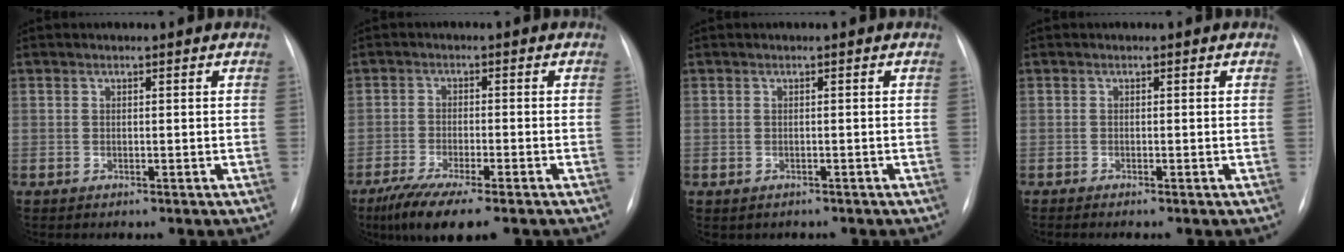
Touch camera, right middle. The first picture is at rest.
{"total": 9.1, "force": [-6.5, 1.1, 6.2], "torque": [-0.108, -0.024, -0.103]}
{"total": 1.1, "force": [-0.8, 0.7, 0.1], "torque": [-0.012, -0.002, -0.007]}
{"total": 0.7, "force": [-0.6, -0.2, 0.4], "torque": [-0.012, -0.003, -0.009]}